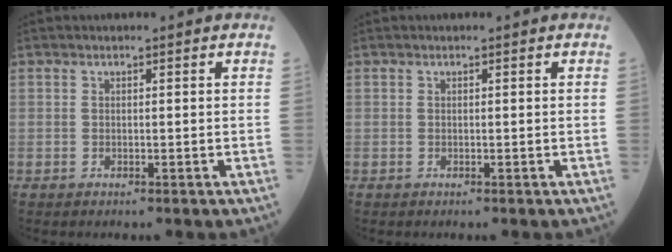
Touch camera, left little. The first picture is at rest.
{"total": 0.0}